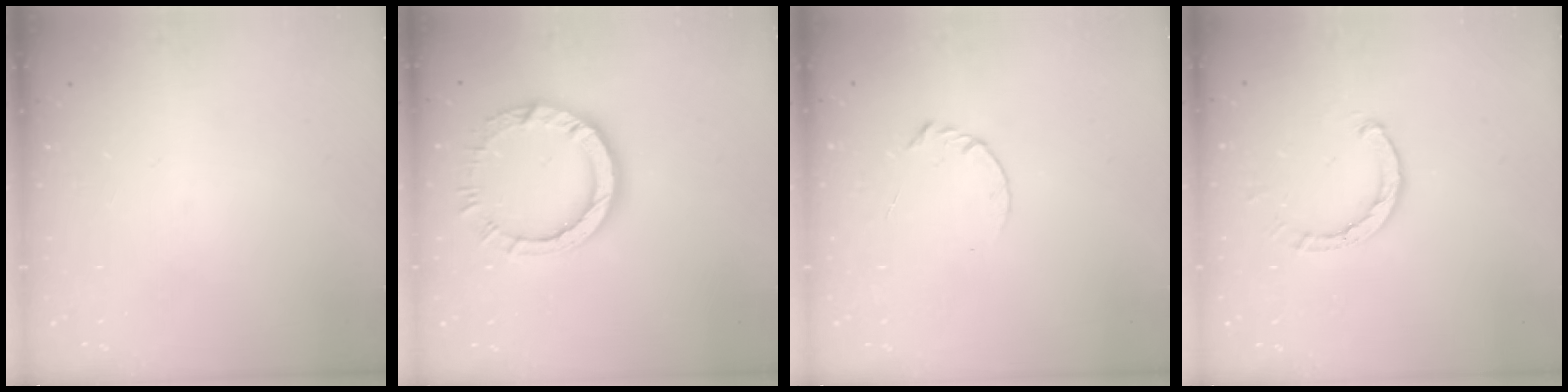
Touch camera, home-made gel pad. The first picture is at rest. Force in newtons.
{"total": 10.6, "press": 10.5, "slide": 1.1}
{"total": 3.7, "press": 3.6, "slide": 0.4}
{"total": 2.6, "press": 2.6, "slide": 0.3}